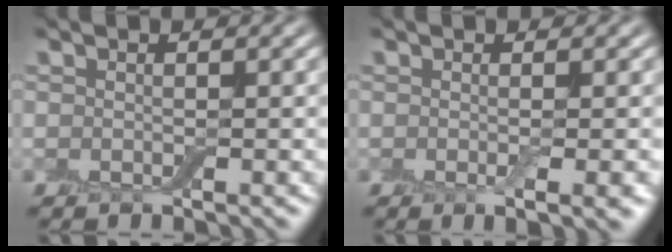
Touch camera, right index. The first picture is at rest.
{"total": 2.3, "force": [-0.3, 0.5, 2.2], "torque": [-0.029, -0.005, -0.005]}